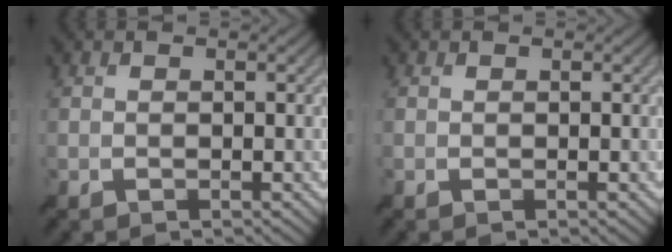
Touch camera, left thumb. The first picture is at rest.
{"total": 0.0}